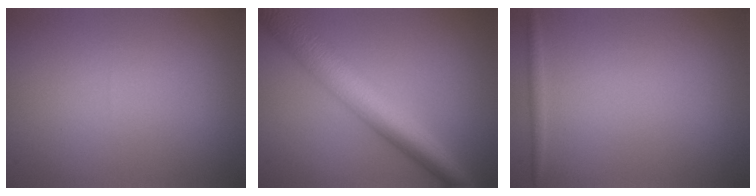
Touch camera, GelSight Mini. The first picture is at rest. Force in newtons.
{"total": 7.2, "press": 7.2, "slide": 0.1}
{"total": 0.8, "press": 0.8, "slide": 0.1}